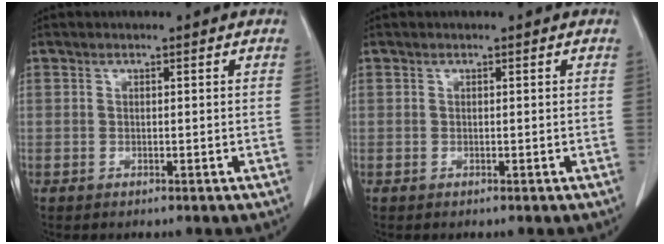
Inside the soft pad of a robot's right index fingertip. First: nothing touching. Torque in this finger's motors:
{"motor_torque": [0.00, 0.00, 0.01, 0.00]}